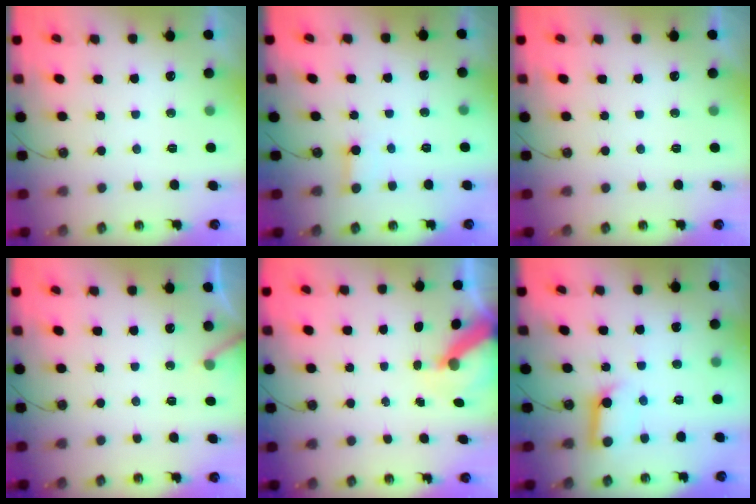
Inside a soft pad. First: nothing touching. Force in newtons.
{"total": 2.4, "press": 2.4, "slide": 0.1}
{"total": 0.0}
{"total": 5.3, "press": 5.2, "slide": 0.4}
{"total": 7.1, "press": 7.1, "slide": 0.5}
{"total": 10.2, "press": 10.2, "slide": 1.2}